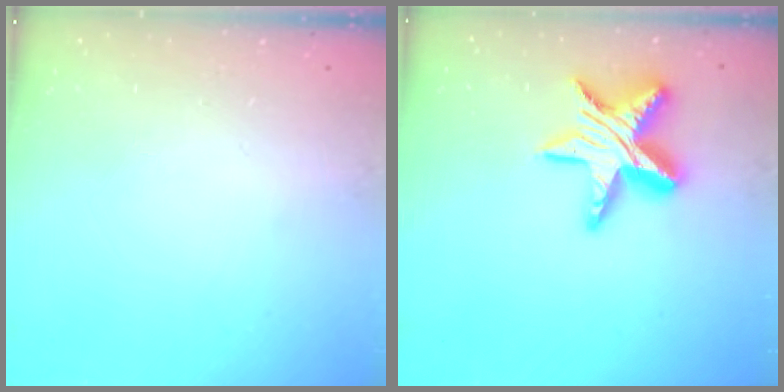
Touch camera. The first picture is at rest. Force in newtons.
{"total": 16.8, "press": 16.7, "slide": 1.4}